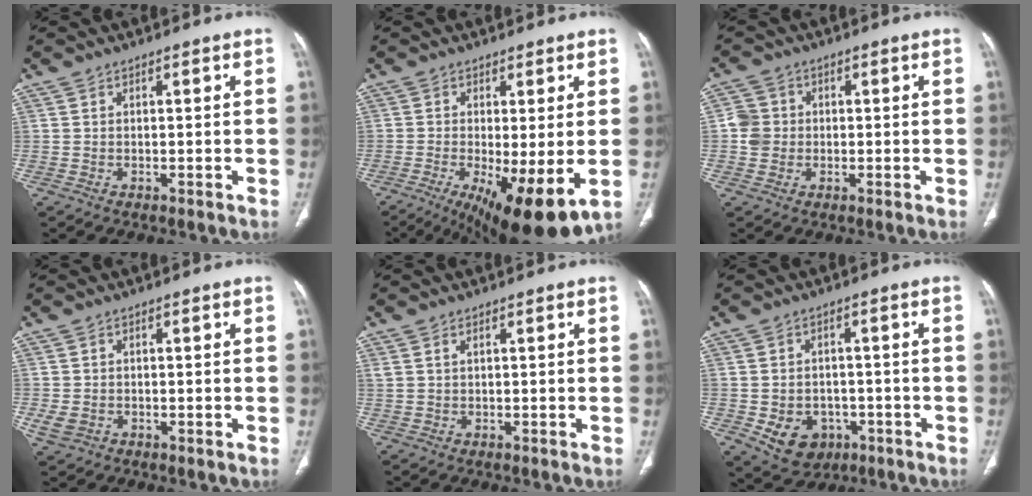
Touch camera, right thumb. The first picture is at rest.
{"total": 13.7, "force": [-4.0, 3.8, 12.5], "torque": [-0.181, -0.025, -0.051]}
{"total": 4.5, "force": [-0.1, 4.2, 1.5], "torque": [-0.014, 0.006, -0.006]}
{"total": 3.0, "force": [-0.6, 2.4, 1.7], "torque": [-0.036, 0.002, -0.005]}
{"total": 1.4, "force": [0.8, 0.7, 1.0], "torque": [-0.028, 0.007, 0.022]}
{"total": 8.7, "force": [-2.8, 7.1, 4.2], "torque": [-0.049, 0.017, -0.028]}